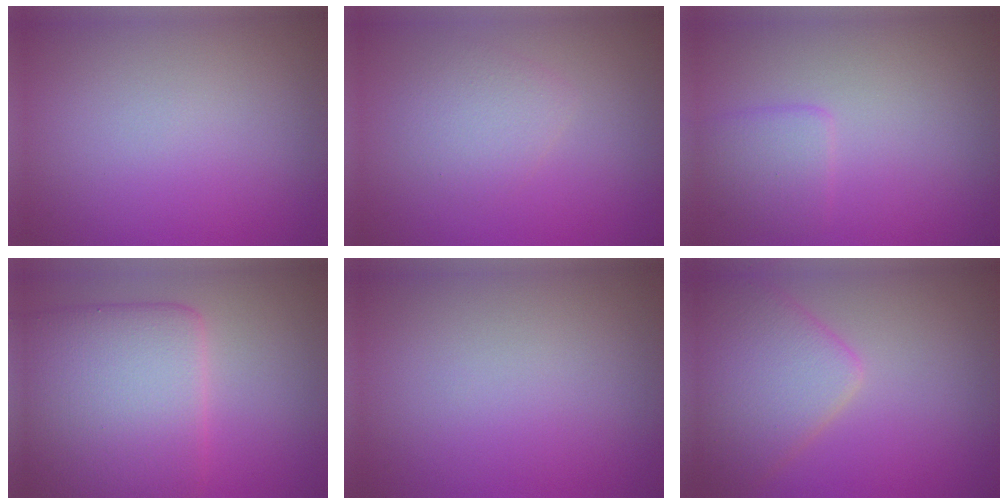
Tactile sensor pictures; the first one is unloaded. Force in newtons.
{"total": 2.3, "press": 2.3, "slide": 0.1}
{"total": 2.0, "press": 2.0, "slide": 0.1}
{"total": 10.0, "press": 10.0, "slide": 0.1}
{"total": 0.0}
{"total": 5.7, "press": 5.7, "slide": 0.3}